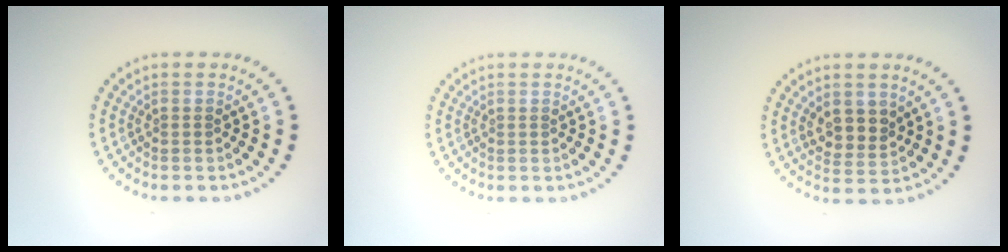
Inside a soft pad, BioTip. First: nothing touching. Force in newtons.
{"total": 0.0}
{"total": 2.7, "press": 2.5, "slide": 1.2}